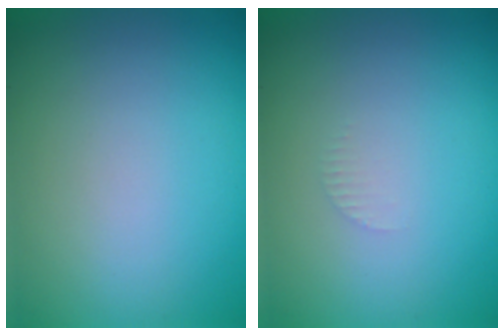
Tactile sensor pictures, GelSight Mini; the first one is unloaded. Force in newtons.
{"total": 0.7, "press": 0.6, "slide": 0.1}